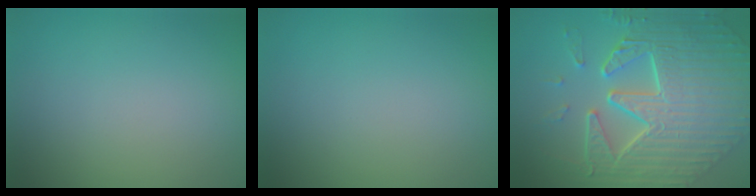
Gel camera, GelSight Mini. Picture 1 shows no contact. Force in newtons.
{"total": 0.0}
{"total": 10.6, "press": 7.3, "slide": 7.6}